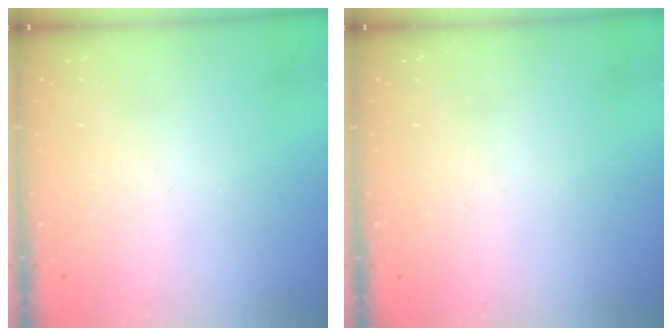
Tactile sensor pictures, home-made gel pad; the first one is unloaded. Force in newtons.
{"total": 0.0}